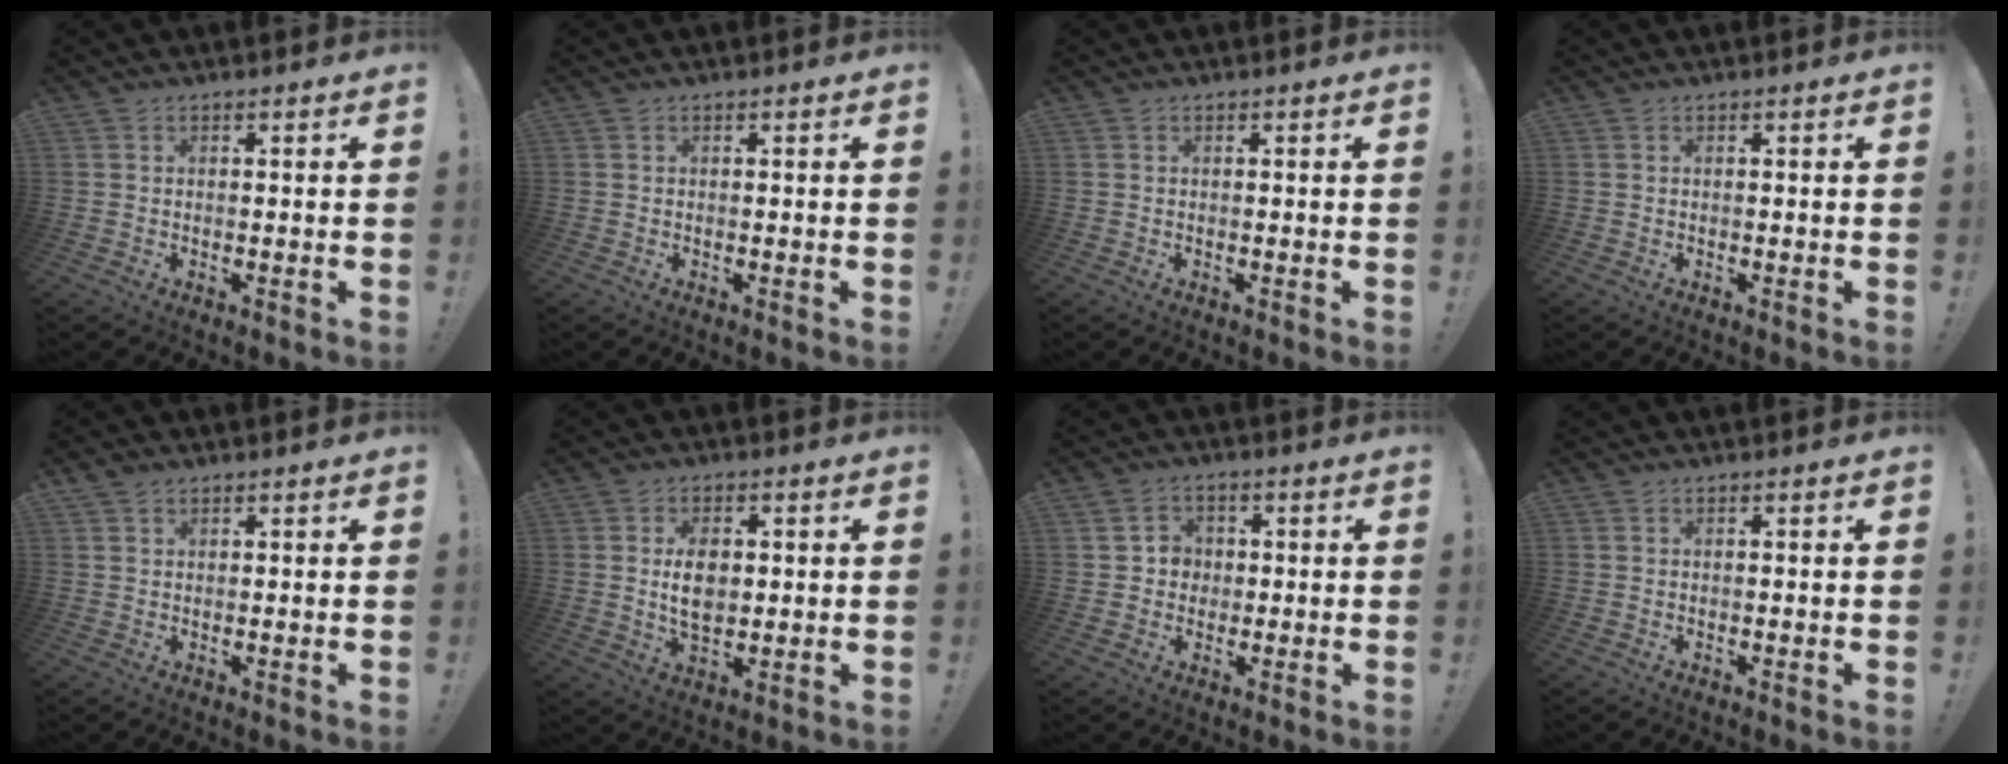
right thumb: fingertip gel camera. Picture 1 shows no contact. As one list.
[{"total": 0.0}, {"total": 0.0}, {"total": 0.0}, {"total": 1.8, "force": [1.5, 0.9, 0.6], "torque": [-0.004, -0.005, 0.026]}, {"total": 8.1, "force": [1.0, 5.1, 6.3], "torque": [-0.102, -0.002, 0.013]}, {"total": 4.9, "force": [0.5, 4.8, 1.2], "torque": [-0.012, 0.001, 0.009]}, {"total": 0.0}]